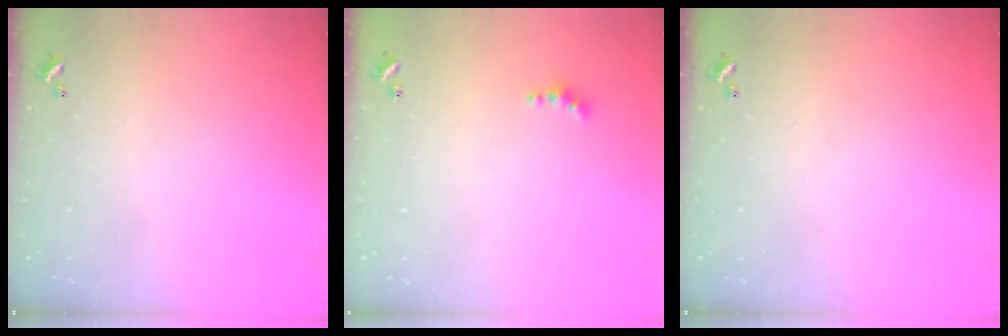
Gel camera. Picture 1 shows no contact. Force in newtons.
{"total": 2.8, "press": 2.8, "slide": 0.5}
{"total": 0.0}